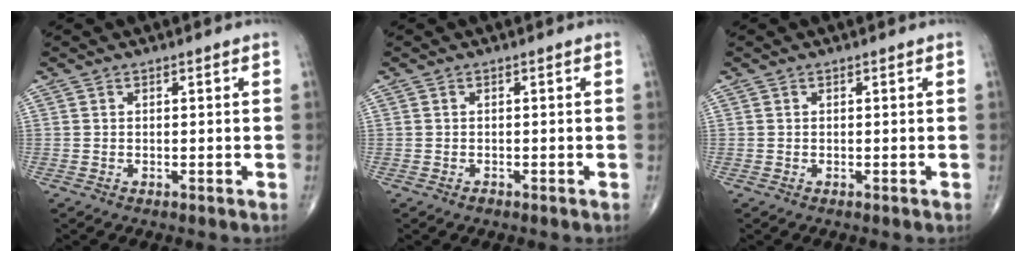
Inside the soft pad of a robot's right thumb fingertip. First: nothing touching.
{"total": 0.5, "force": [-0.4, 0.3, 0.1], "torque": [0.003, 0.000, -0.010]}
{"total": 0.0}